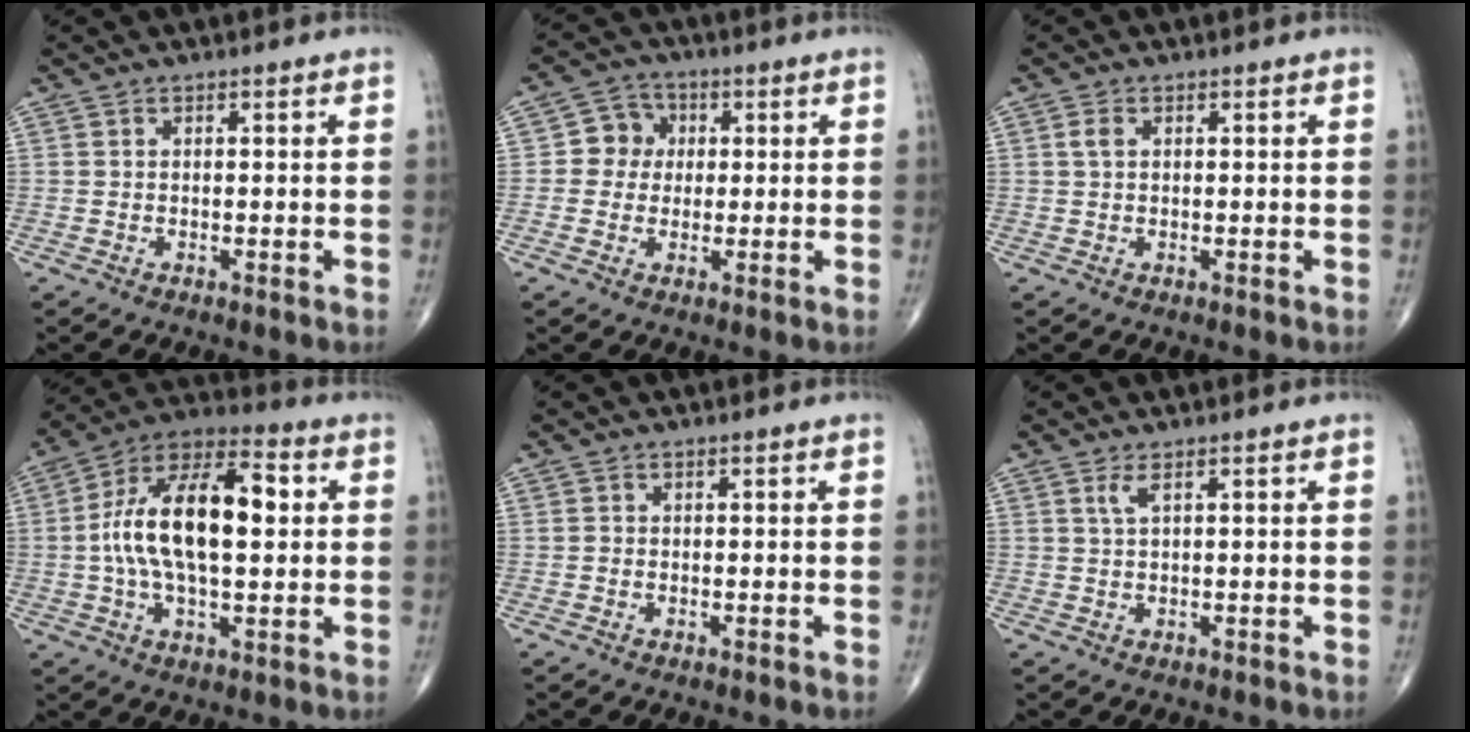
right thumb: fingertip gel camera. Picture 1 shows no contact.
{"total": 5.6, "force": [0.5, 5.2, 1.9], "torque": [0.001, 0.010, -0.002]}
{"total": 1.6, "force": [0.4, 1.0, 1.1], "torque": [-0.025, 0.005, 0.008]}
{"total": 19.1, "force": [1.6, 9.0, 16.7], "torque": [-0.292, 0.029, 0.020]}
{"total": 0.0}
{"total": 1.6, "force": [0.8, 0.2, 1.3], "torque": [-0.035, 0.000, 0.020]}